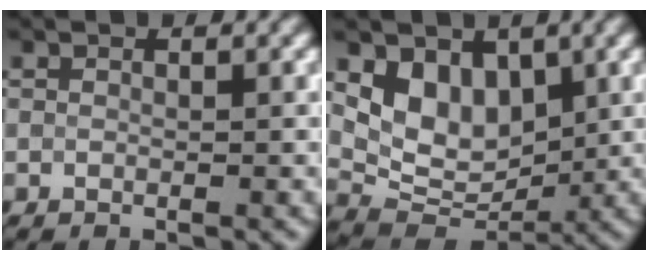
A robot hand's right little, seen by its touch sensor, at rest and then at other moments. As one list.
[{"total": 5.4, "force": [2.1, 3.7, 3.3], "torque": [-0.058, -0.012, 0.037]}]